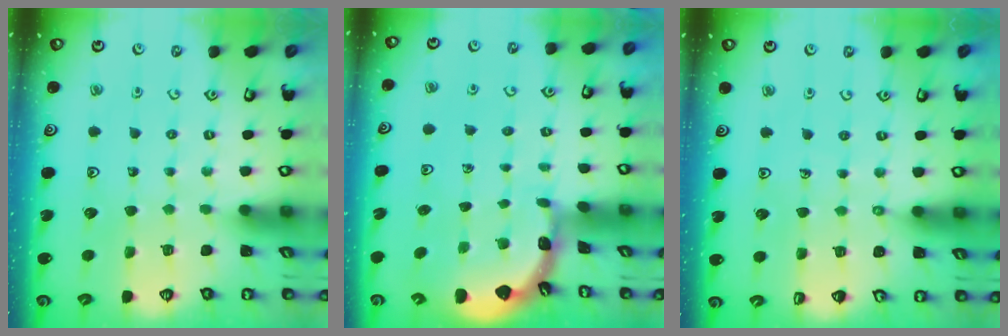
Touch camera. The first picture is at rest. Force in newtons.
{"total": 1.7, "press": 1.7, "slide": 0.1}
{"total": 3.8, "press": 3.6, "slide": 1.2}